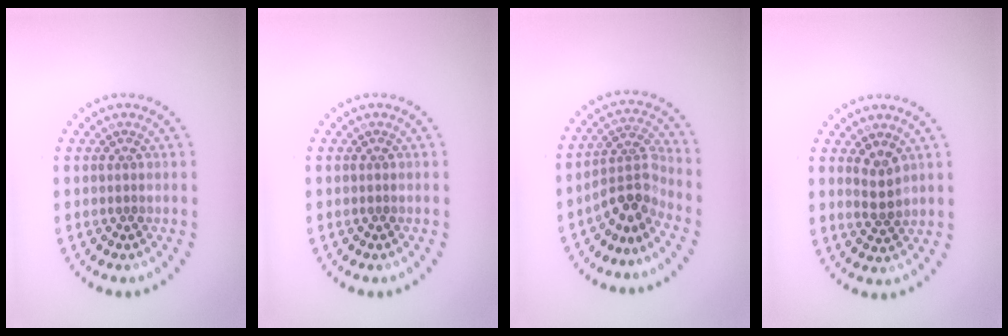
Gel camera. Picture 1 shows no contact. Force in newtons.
{"total": 0.0}
{"total": 3.6, "press": 2.4, "slide": 2.7}
{"total": 1.9, "press": 1.7, "slide": 0.8}